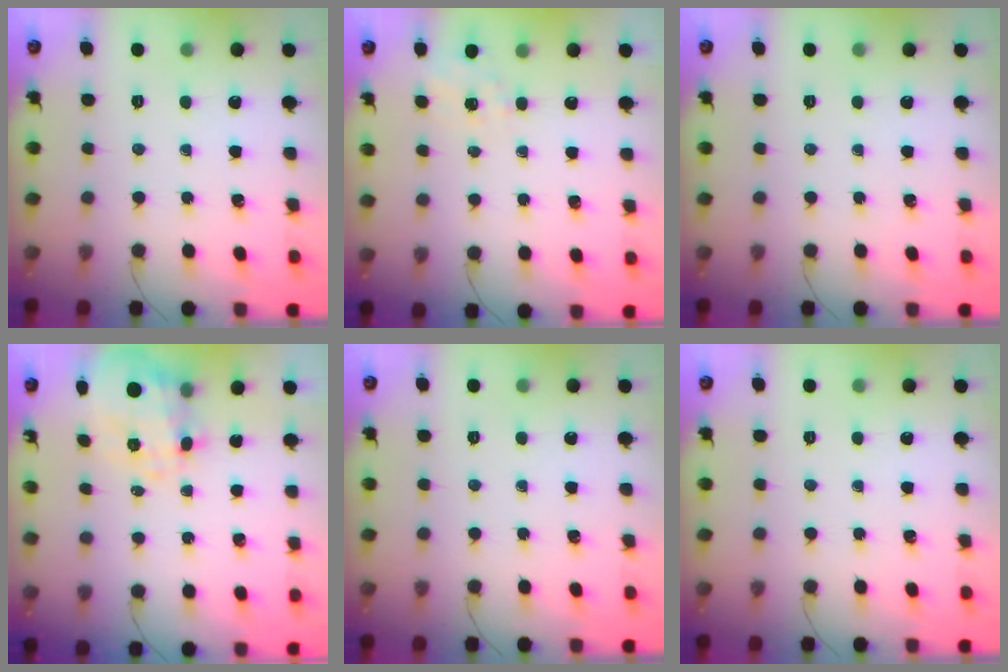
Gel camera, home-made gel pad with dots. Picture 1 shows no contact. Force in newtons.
{"total": 1.5, "press": 1.1, "slide": 1.1}
{"total": 0.0}
{"total": 8.0, "press": 7.8, "slide": 1.9}
{"total": 0.0}
{"total": 0.0}